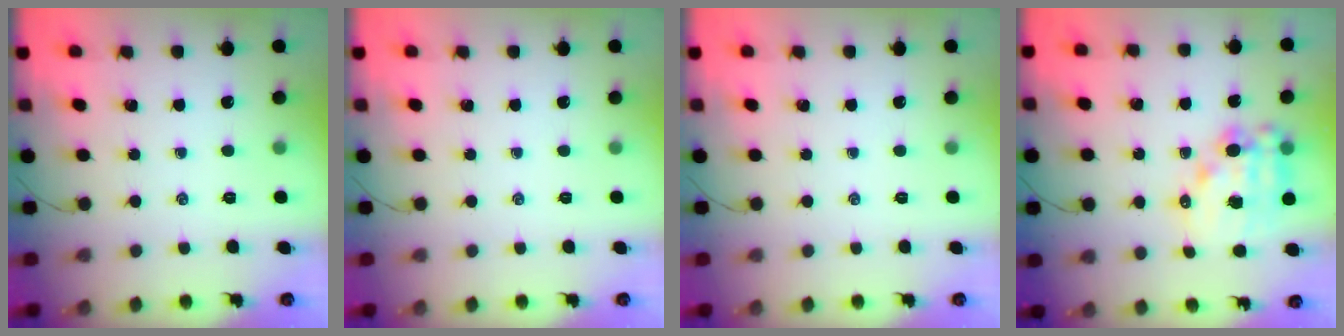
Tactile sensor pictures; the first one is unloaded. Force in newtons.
{"total": 0.0}
{"total": 0.0}
{"total": 13.8, "press": 13.4, "slide": 3.2}